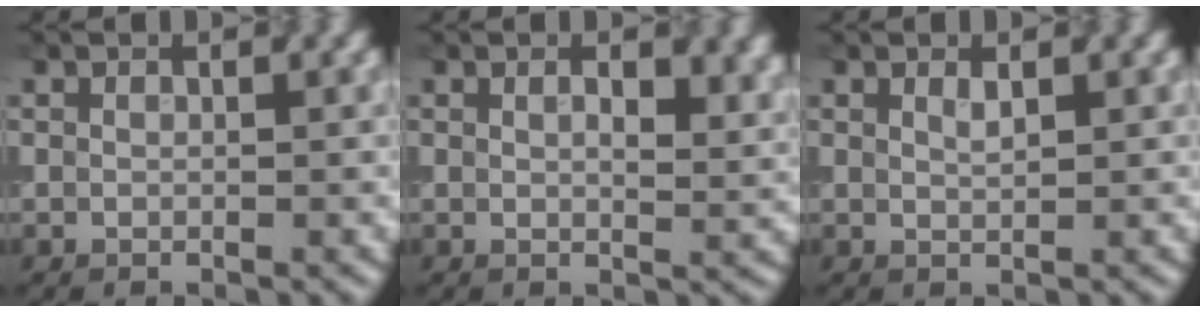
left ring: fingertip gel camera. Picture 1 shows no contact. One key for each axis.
{"total": 3.5, "fx": 1.3, "fy": 1.4, "fz": 3.0, "tx": -0.039, "ty": 0.000, "tz": 0.020}
{"total": 0.8, "fx": 0.5, "fy": 0.2, "fz": 0.6, "tx": -0.011, "ty": 0.000, "tz": 0.010}